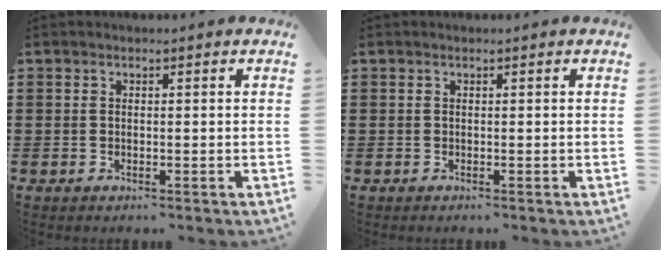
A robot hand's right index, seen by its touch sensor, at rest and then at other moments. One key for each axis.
{"total": 0.0}